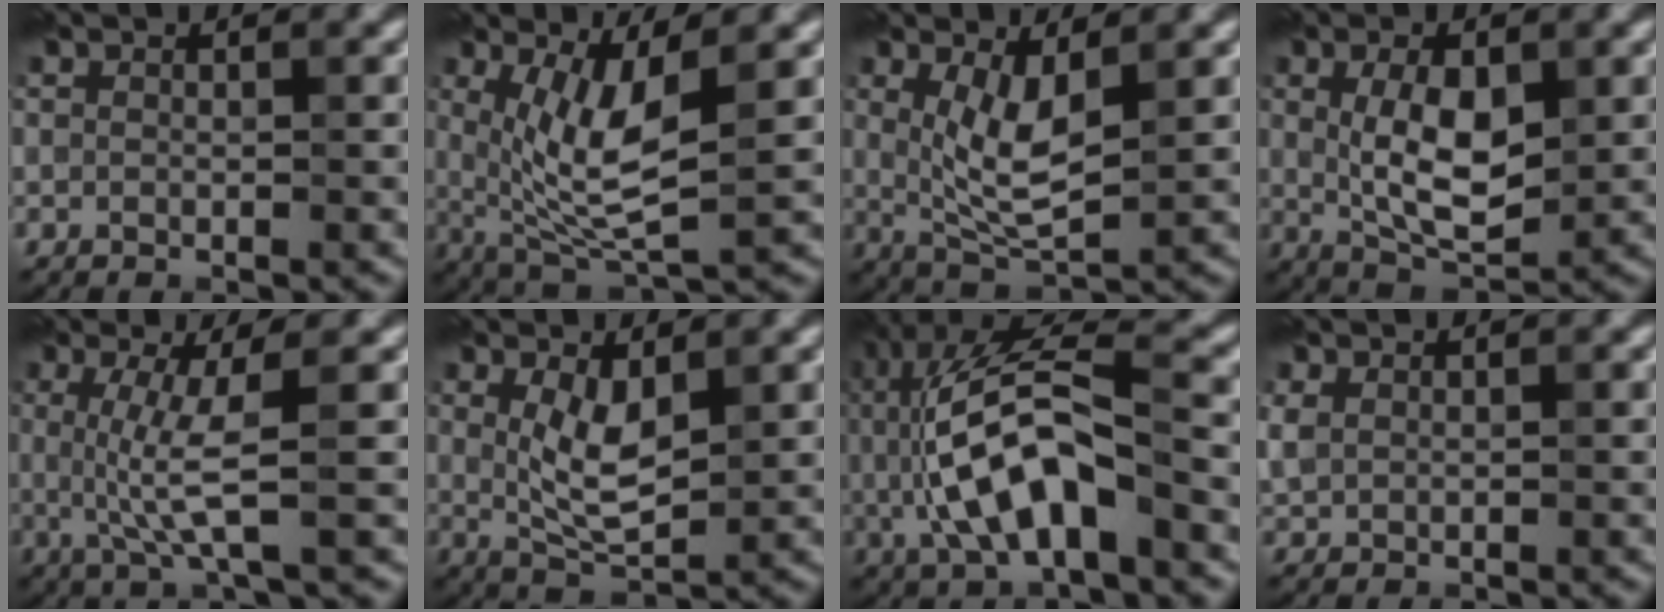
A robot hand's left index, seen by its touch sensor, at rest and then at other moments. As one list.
[{"total": 6.2, "force": [0.9, 1.9, 5.9], "torque": [-0.118, -0.017, 0.025]}, {"total": 4.4, "force": [0.9, 1.5, 4.1], "torque": [-0.081, -0.009, 0.021]}, {"total": 6.2, "force": [0.5, 2.9, 5.5], "torque": [-0.101, -0.003, 0.011]}, {"total": 4.1, "force": [0.1, 0.5, 4.1], "torque": [-0.089, -0.005, 0.003]}, {"total": 3.9, "force": [0.8, 1.5, 3.5], "torque": [-0.074, -0.007, 0.020]}, {"total": 10.1, "force": [-0.6, 4.0, 9.2], "torque": [-0.180, 0.012, -0.017]}, {"total": 1.3, "force": [0.4, 1.1, 0.7], "torque": [-0.017, 0.001, 0.010]}]